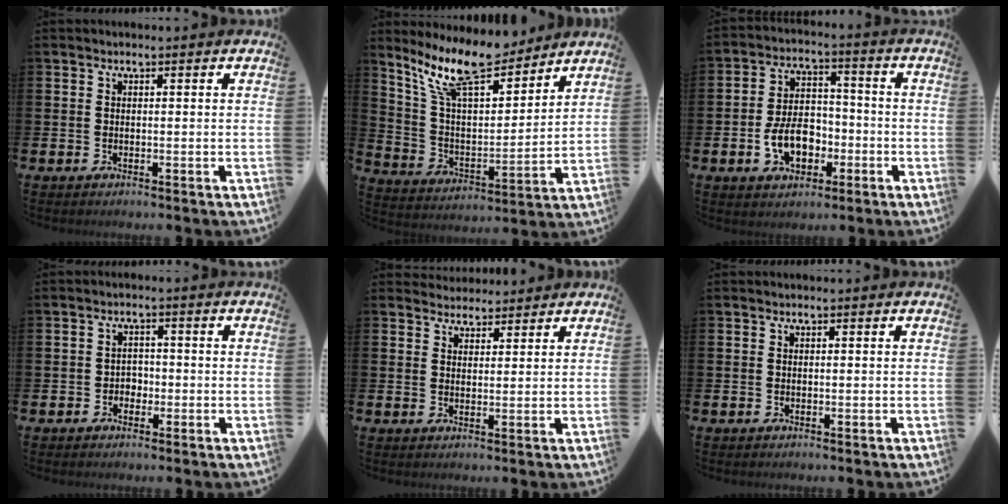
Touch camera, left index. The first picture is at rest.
{"total": 12.1, "force": [10.4, 3.0, 5.5], "torque": [-0.150, -0.047, 0.190]}
{"total": 7.3, "force": [-2.6, 5.0, 4.8], "torque": [-0.082, 0.013, -0.049]}
{"total": 2.1, "force": [-1.0, 1.7, 0.6], "torque": [-0.015, 0.005, -0.024]}
{"total": 3.1, "force": [3.0, 1.1, -0.3], "torque": [-0.004, -0.010, 0.055]}
{"total": 0.0}